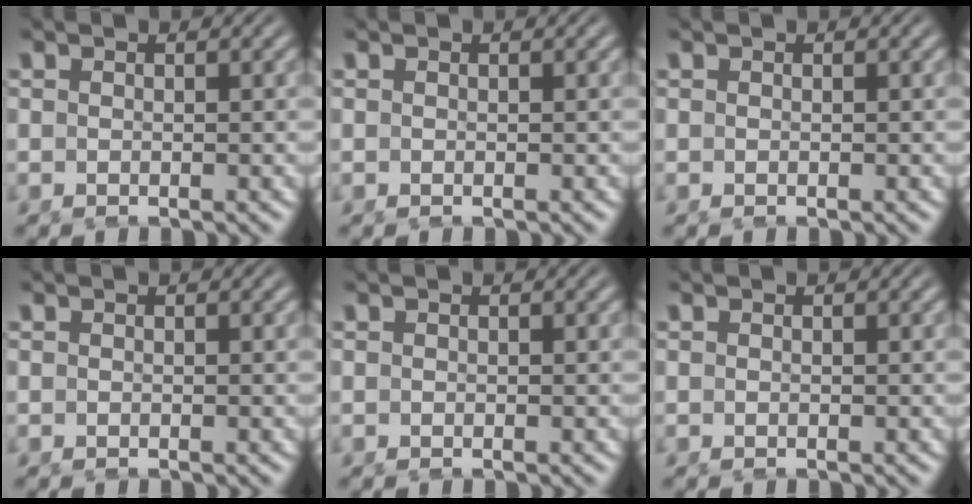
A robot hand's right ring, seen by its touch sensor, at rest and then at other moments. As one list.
[{"total": 0.0}, {"total": 0.0}, {"total": 0.0}, {"total": 0.0}, {"total": 0.0}]